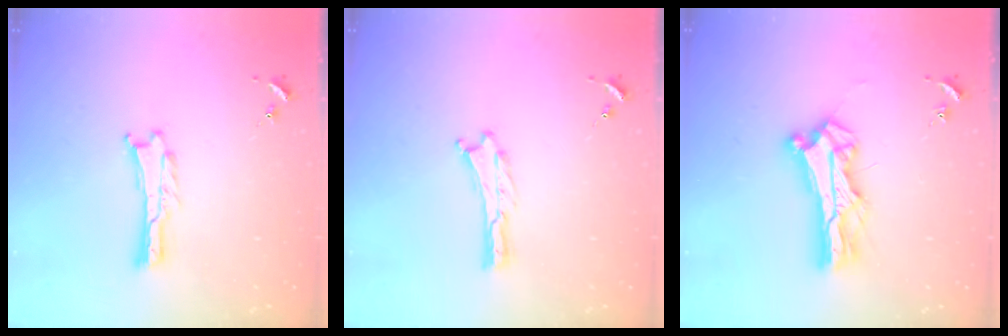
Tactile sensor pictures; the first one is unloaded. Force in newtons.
{"total": 0.0}
{"total": 9.8, "press": 9.8, "slide": 0.8}